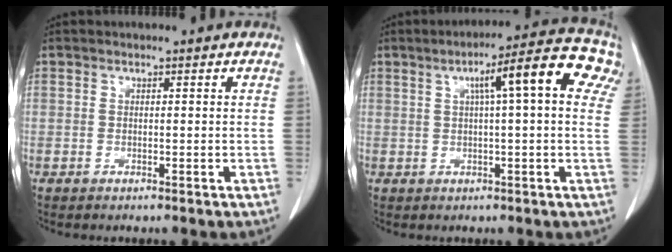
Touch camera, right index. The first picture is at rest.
{"total": 11.9, "force": [3.9, 1.2, 11.2], "torque": [-0.154, 0.035, 0.042]}